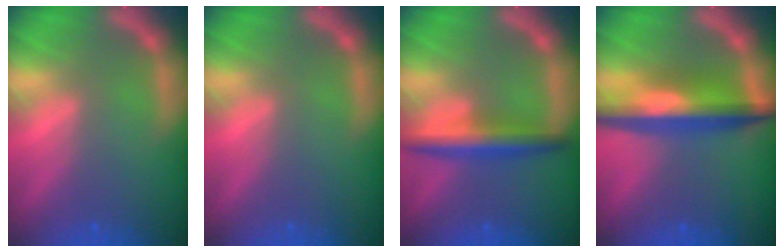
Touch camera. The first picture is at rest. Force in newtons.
{"total": 0.0}
{"total": 4.5}
{"total": 7.5}